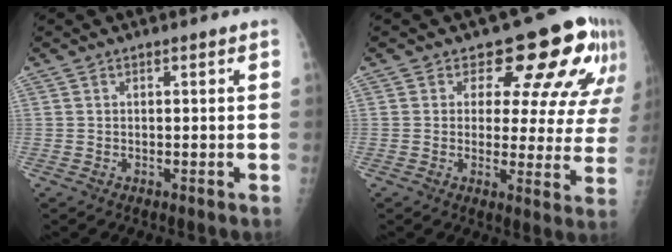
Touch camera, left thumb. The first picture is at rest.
{"total": 15.5, "force": [9.7, 8.4, 8.7], "torque": [-0.043, -0.045, 0.094]}